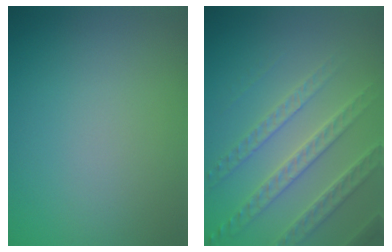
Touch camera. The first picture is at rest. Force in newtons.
{"total": 4.0, "press": 4.0, "slide": 0.6}